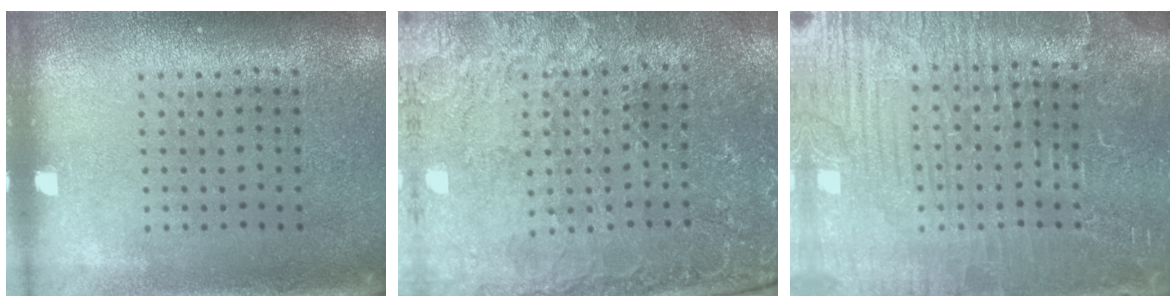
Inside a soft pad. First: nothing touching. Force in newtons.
{"total": 1.2, "press": 1.2, "slide": 0.4}
{"total": 4.7, "press": 4.5, "slide": 1.5}